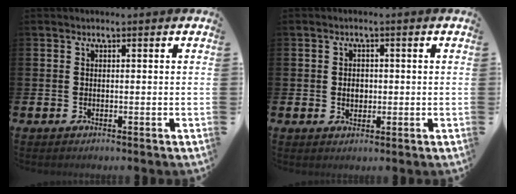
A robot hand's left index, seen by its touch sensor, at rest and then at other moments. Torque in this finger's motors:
{"motor_torque": [0.57, 0.23, 0.26, 0.06]}